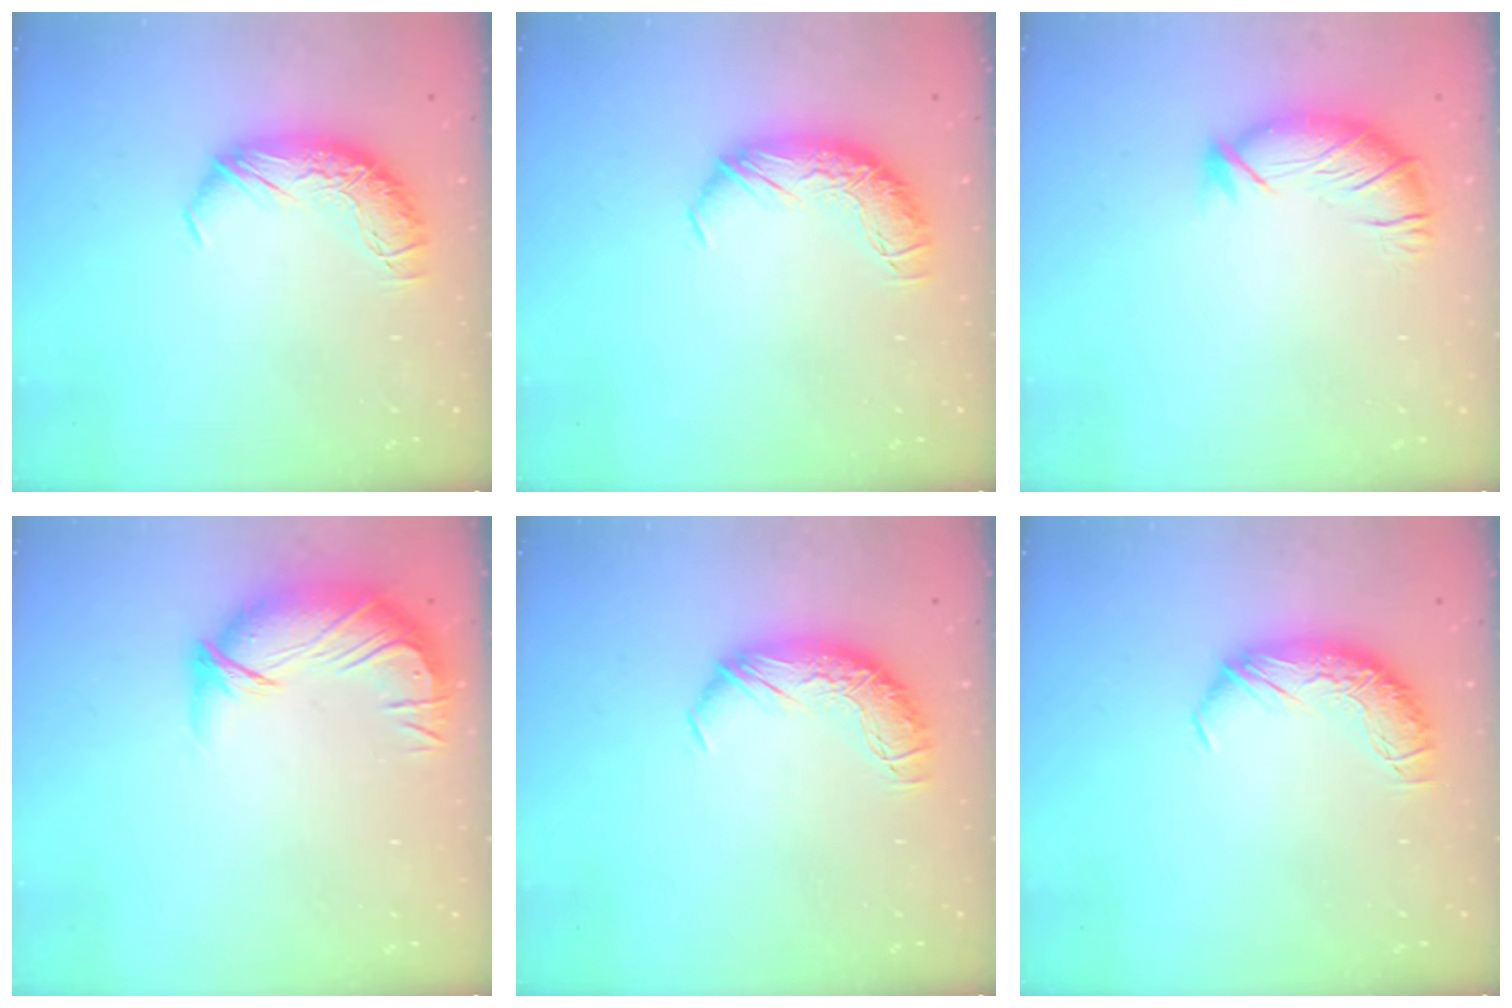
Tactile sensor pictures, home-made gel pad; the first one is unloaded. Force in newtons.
{"total": 0.0}
{"total": 2.9, "press": 2.0, "slide": 2.2}
{"total": 3.1, "press": 2.2, "slide": 2.1}
{"total": 0.0}
{"total": 0.0}